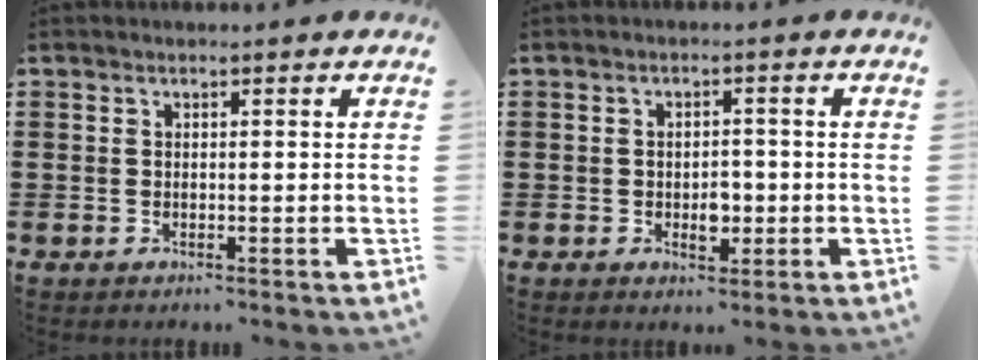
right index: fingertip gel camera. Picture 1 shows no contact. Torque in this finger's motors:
{"motor_torque": [0.79, 0.43, 0.12, 0.03]}